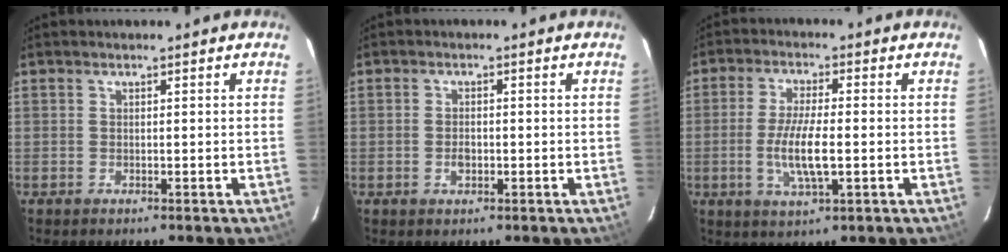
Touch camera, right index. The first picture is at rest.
{"total": 2.1, "force": [-0.6, 1.2, 1.6], "torque": [-0.030, 0.003, -0.009]}
{"total": 8.3, "force": [-1.5, 1.8, 7.9], "torque": [-0.157, -0.008, -0.029]}